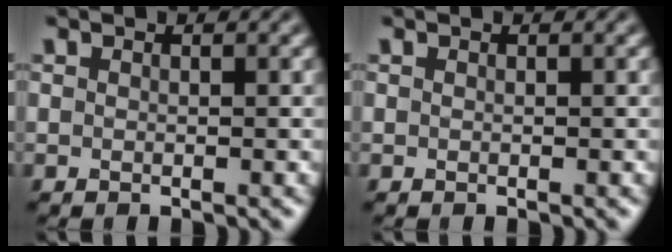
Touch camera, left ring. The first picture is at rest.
{"total": 0.0}